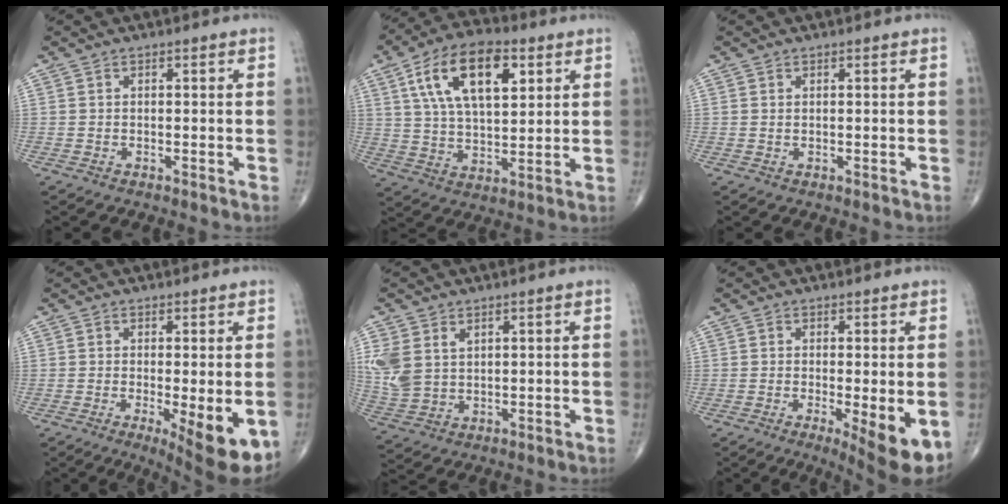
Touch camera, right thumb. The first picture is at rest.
{"total": 16.7, "force": [6.4, 8.3, 13.0], "torque": [-0.211, -0.008, 0.112]}
{"total": 0.0}
{"total": 10.2, "force": [-3.1, 2.7, 9.4], "torque": [-0.126, -0.023, -0.040]}
{"total": 8.2, "force": [2.6, 5.9, 5.1], "torque": [-0.109, -0.006, 0.066]}
{"total": 8.6, "force": [-2.5, 2.0, 8.0], "torque": [-0.111, -0.022, -0.034]}